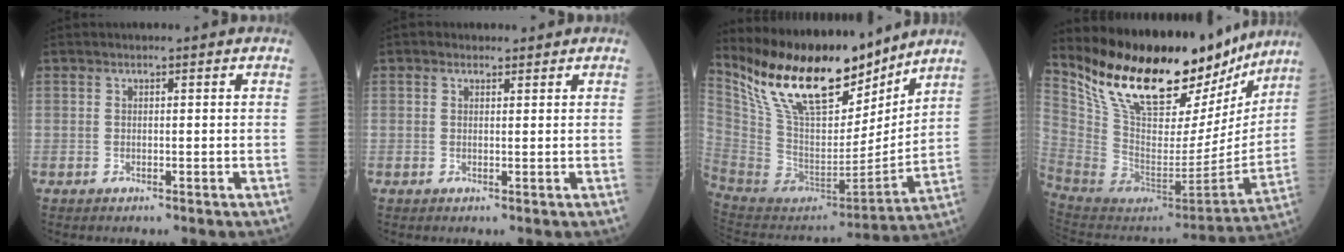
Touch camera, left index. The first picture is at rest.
{"total": 1.0, "force": [0.8, 0.6, 0.2], "torque": [-0.007, 0.005, 0.010]}
{"total": 21.5, "force": [16.8, 6.9, 11.6], "torque": [-0.217, -0.004, 0.308]}
{"total": 26.1, "force": [21.1, 8.6, 12.6], "torque": [-0.211, -0.023, 0.341]}